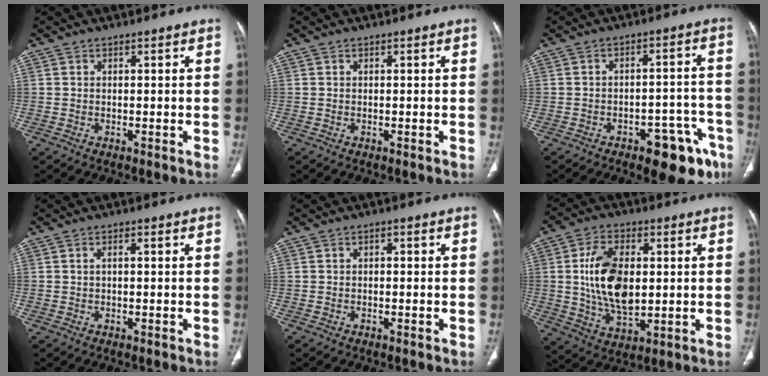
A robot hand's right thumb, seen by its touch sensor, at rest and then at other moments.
{"total": 0.0}
{"total": 12.9, "force": [-7.6, 5.7, 8.8], "torque": [-0.076, 0.048, -0.095]}
{"total": 1.3, "force": [0.1, 0.6, 1.1], "torque": [-0.024, 0.006, 0.002]}
{"total": 0.9, "force": [0.0, 0.6, 0.7], "torque": [-0.008, 0.002, -0.004]}
{"total": 14.5, "force": [1.3, 8.4, 11.7], "torque": [-0.201, -0.007, 0.029]}